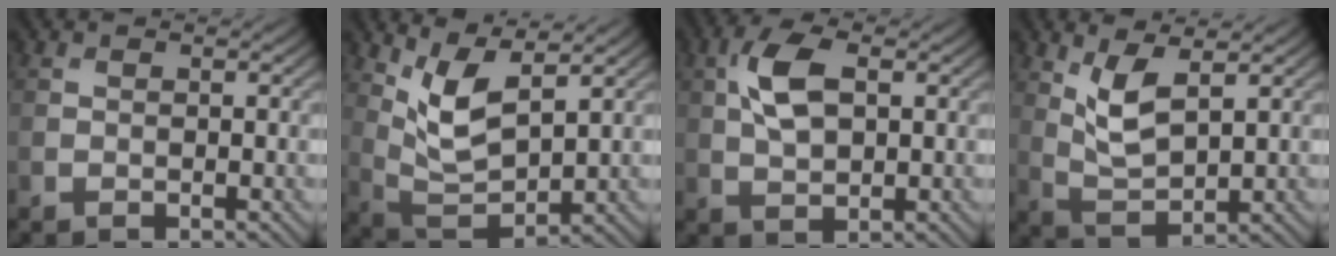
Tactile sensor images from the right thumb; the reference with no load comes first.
{"total": 7.2, "force": [4.0, 2.6, 5.4], "torque": [-0.126, -0.007, 0.087]}
{"total": 6.2, "force": [1.5, 3.2, 5.1], "torque": [-0.114, 0.010, 0.026]}
{"total": 5.6, "force": [2.7, 1.9, 4.6], "torque": [-0.104, -0.007, 0.059]}